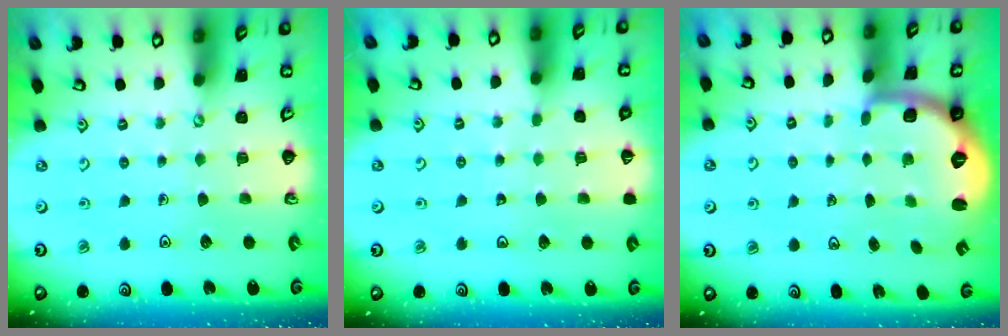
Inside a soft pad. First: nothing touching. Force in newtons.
{"total": 2.9, "press": 2.9, "slide": 0.3}
{"total": 2.1, "press": 1.9, "slide": 1.0}